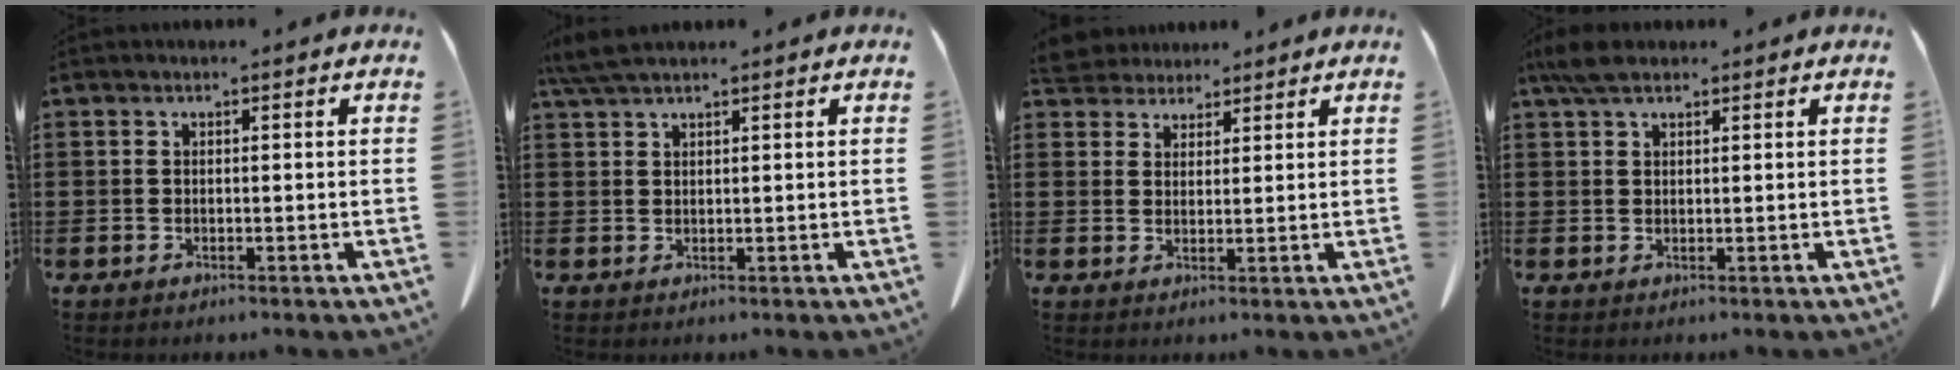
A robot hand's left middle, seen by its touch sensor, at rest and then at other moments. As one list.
[{"total": 3.8, "force": [2.9, 0.5, 2.3], "torque": [-0.054, -0.001, 0.057]}, {"total": 3.8, "force": [3.6, 1.3, 0.2], "torque": [-0.020, -0.008, 0.069]}, {"total": 3.7, "force": [2.5, 1.4, 2.3], "torque": [-0.053, 0.005, 0.048]}]